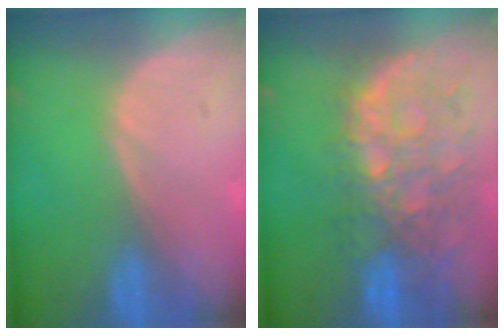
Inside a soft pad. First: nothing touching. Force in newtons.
{"total": 11.1, "press": 9.7, "slide": 5.5}